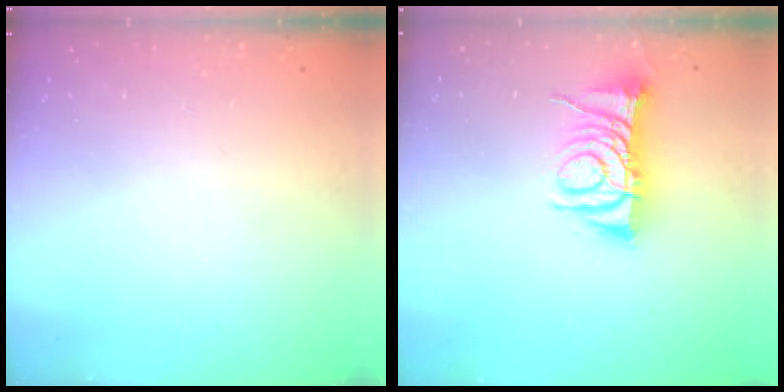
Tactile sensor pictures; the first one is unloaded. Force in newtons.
{"total": 8.3, "press": 8.3, "slide": 0.4}